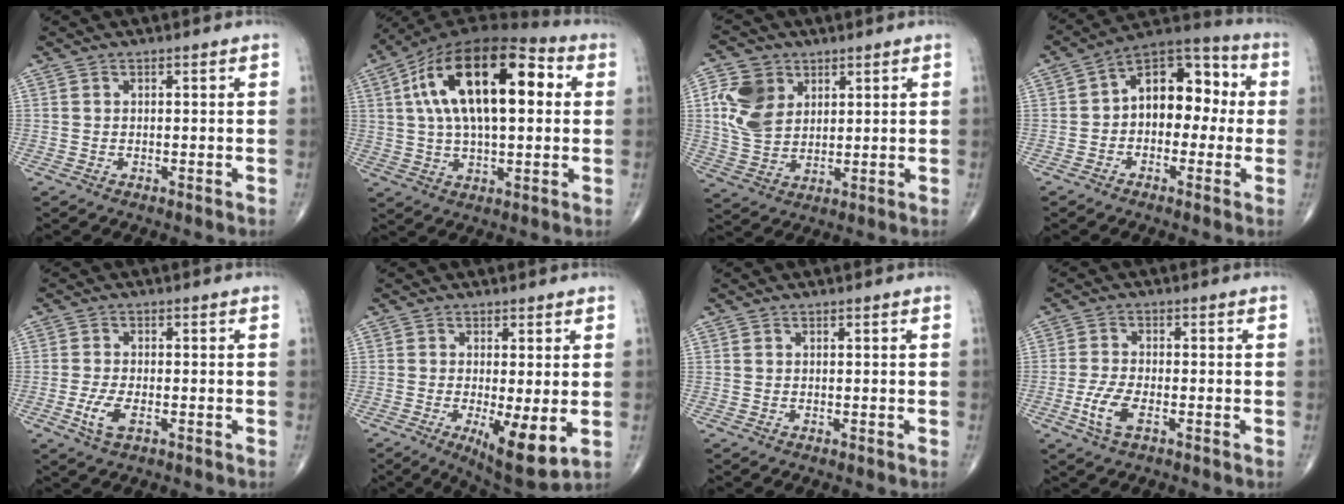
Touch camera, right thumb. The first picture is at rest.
{"total": 22.6, "force": [5.0, 10.7, 19.3], "torque": [-0.325, 0.025, 0.071]}
{"total": 9.9, "force": [3.3, 7.6, 5.5], "torque": [-0.087, -0.012, 0.067]}
{"total": 13.1, "force": [0.3, 8.7, 9.8], "torque": [-0.097, 0.046, -0.014]}
{"total": 4.2, "force": [-1.5, 1.9, 3.5], "torque": [-0.079, 0.000, -0.025]}
{"total": 9.1, "force": [-1.8, 2.6, 8.5], "torque": [-0.135, -0.028, -0.021]}
{"total": 0.0}
{"total": 5.2, "force": [-2.0, 2.2, 4.3], "torque": [-0.099, 0.005, -0.038]}